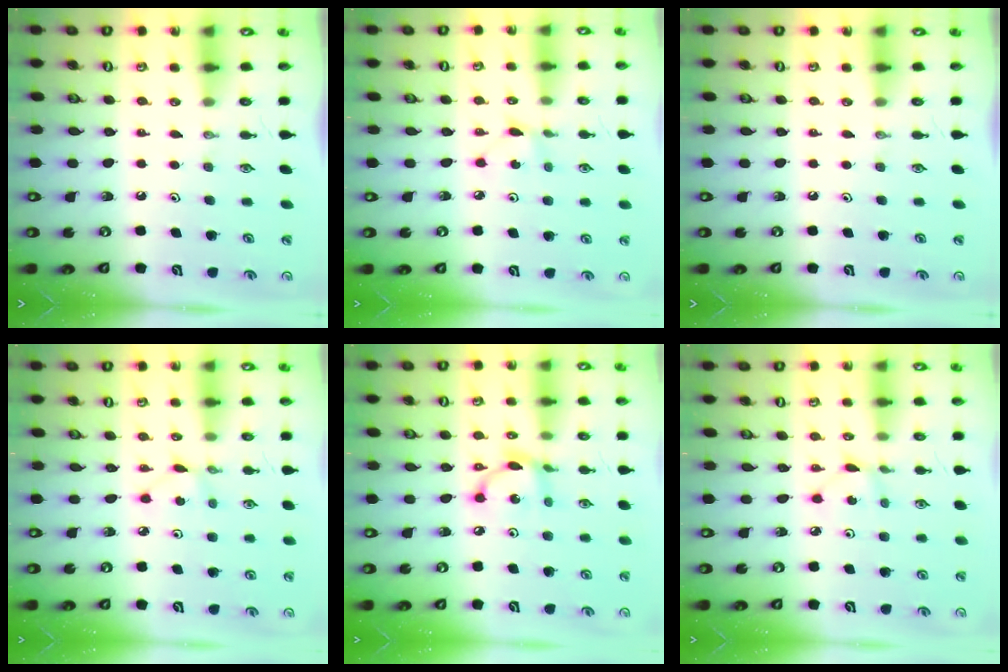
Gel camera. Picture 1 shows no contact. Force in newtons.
{"total": 2.5, "press": 2.5, "slide": 0.4}
{"total": 0.0}
{"total": 2.1, "press": 2.1, "slide": 0.1}
{"total": 8.8, "press": 8.8, "slide": 0.5}
{"total": 2.3, "press": 2.2, "slide": 0.3}